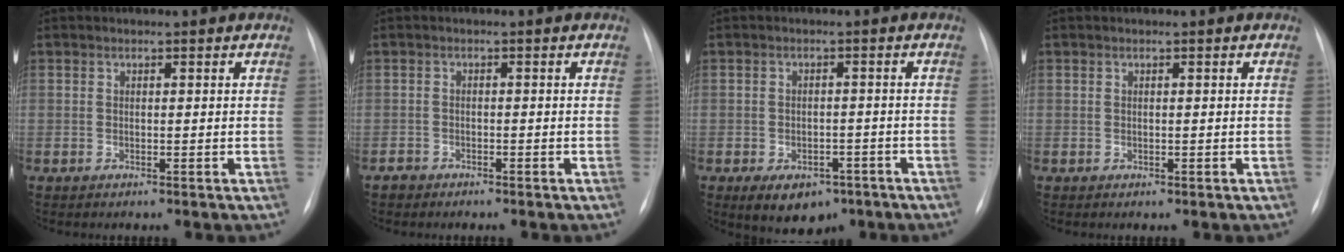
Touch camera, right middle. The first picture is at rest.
{"total": 1.4, "force": [-1.0, 0.9, -0.1], "torque": [0.000, 0.003, -0.018]}
{"total": 7.8, "force": [-4.7, 4.8, 4.1], "torque": [-0.058, 0.007, -0.058]}
{"total": 0.0}